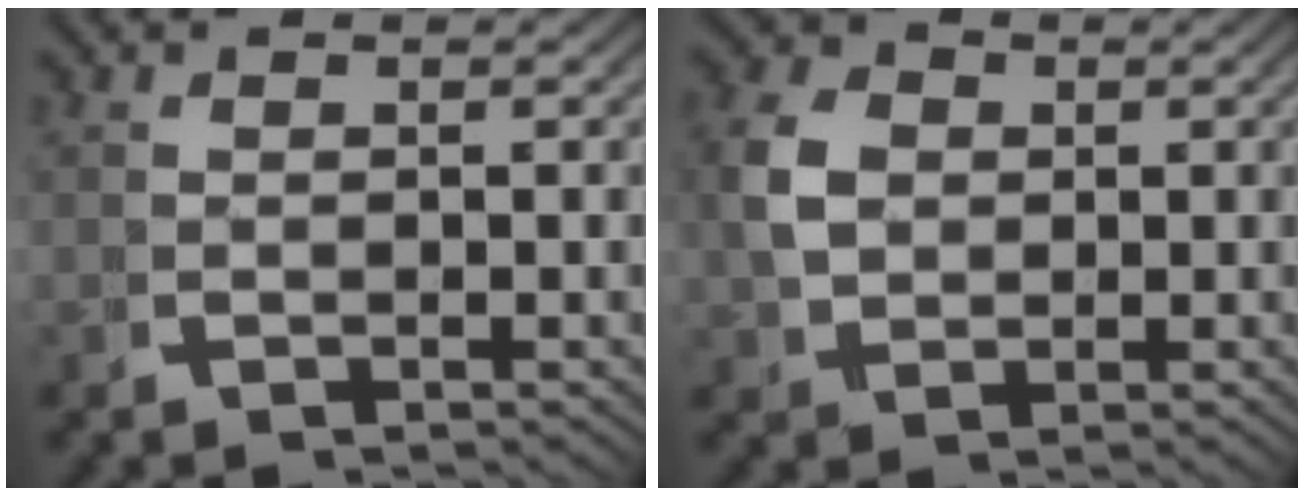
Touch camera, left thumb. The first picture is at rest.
{"total": 4.3, "force": [0.7, 3.4, 2.6], "torque": [-0.068, -0.009, 0.023]}